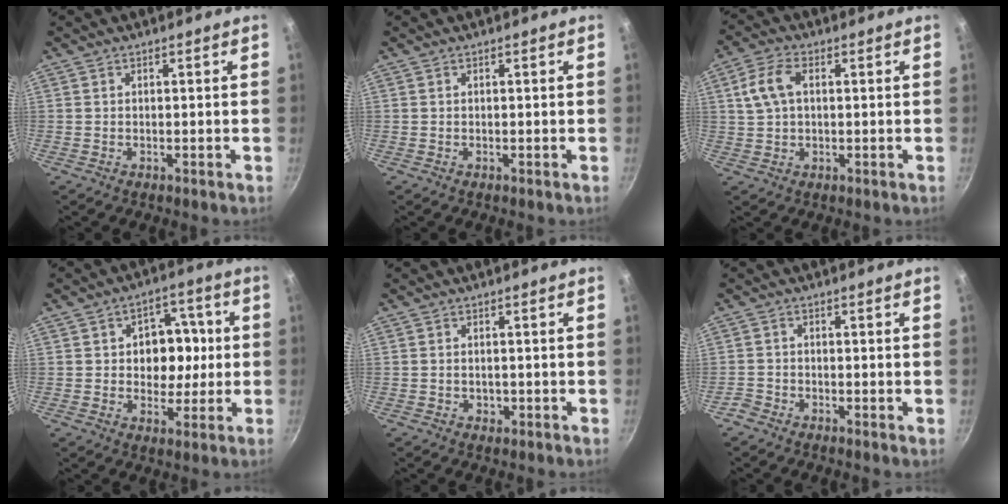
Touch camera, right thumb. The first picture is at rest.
{"total": 0.0}
{"total": 6.9, "force": [1.5, 4.2, 5.2], "torque": [-0.102, 0.013, 0.024]}
{"total": 10.2, "force": [0.7, 8.0, 6.3], "torque": [-0.037, 0.008, 0.007]}
{"total": 1.5, "force": [-0.3, 1.2, 0.8], "torque": [-0.009, 0.001, -0.004]}
{"total": 1.6, "force": [-1.1, 0.8, 0.7], "torque": [-0.021, 0.005, -0.031]}